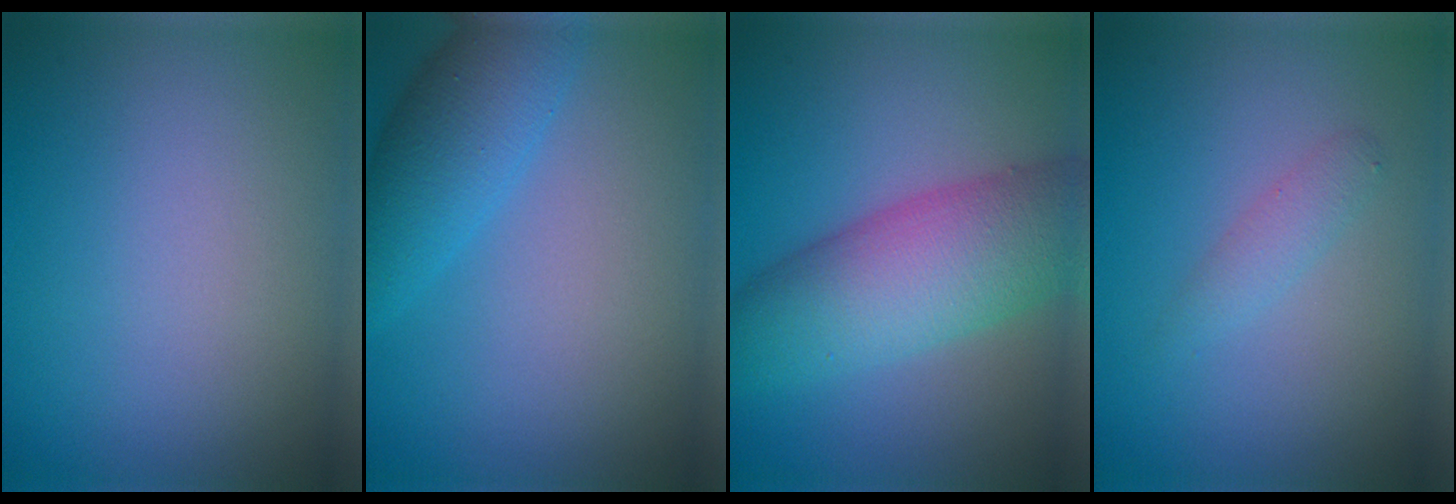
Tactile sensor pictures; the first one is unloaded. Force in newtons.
{"total": 4.9, "press": 4.9, "slide": 0.2}
{"total": 8.5, "press": 8.5, "slide": 0.1}
{"total": 1.4, "press": 1.4, "slide": 0.0}